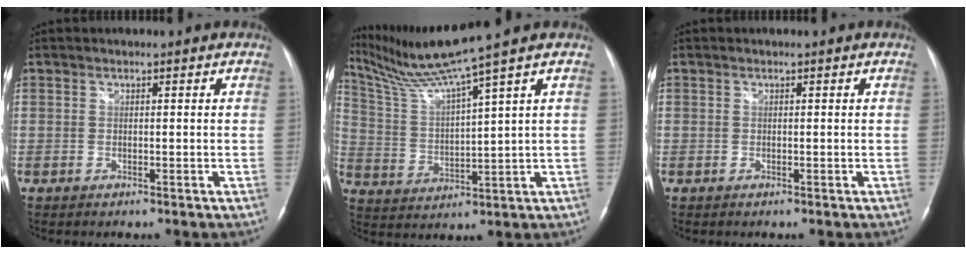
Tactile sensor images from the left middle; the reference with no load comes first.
{"total": 11.1, "force": [9.0, -3.2, 5.7], "torque": [-0.117, -0.007, 0.177]}
{"total": 0.0}